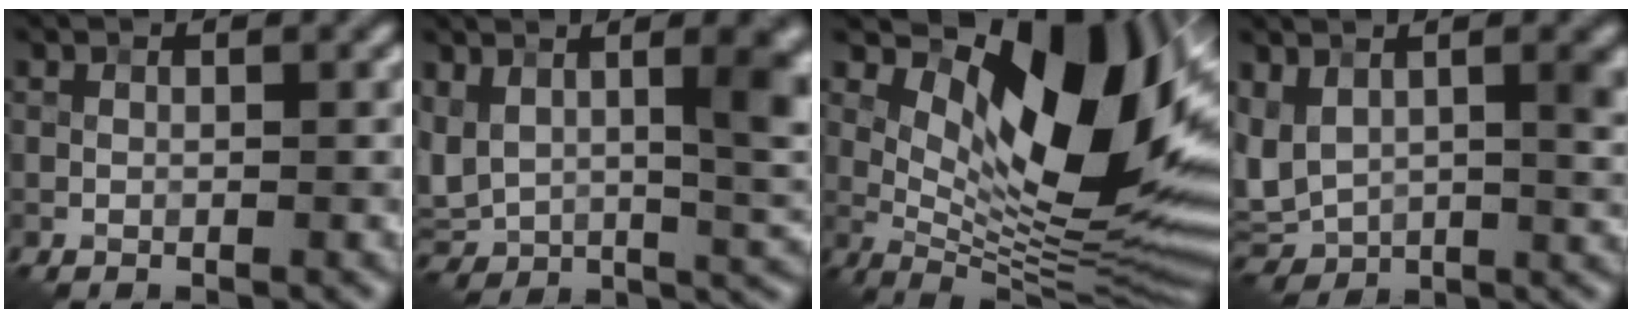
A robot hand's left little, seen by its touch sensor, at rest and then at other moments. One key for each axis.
{"total": 9.8, "fx": 2.4, "fy": 4.9, "fz": 8.1, "tx": -0.160, "ty": -0.009, "tz": 0.049}
{"total": 14.4, "fx": 4.4, "fy": 6.5, "fz": 12.1, "tx": -0.166, "ty": -0.011, "tz": 0.079}
{"total": 7.9, "fx": 1.2, "fy": 4.5, "fz": 6.4, "tx": -0.142, "ty": -0.008, "tz": 0.024}